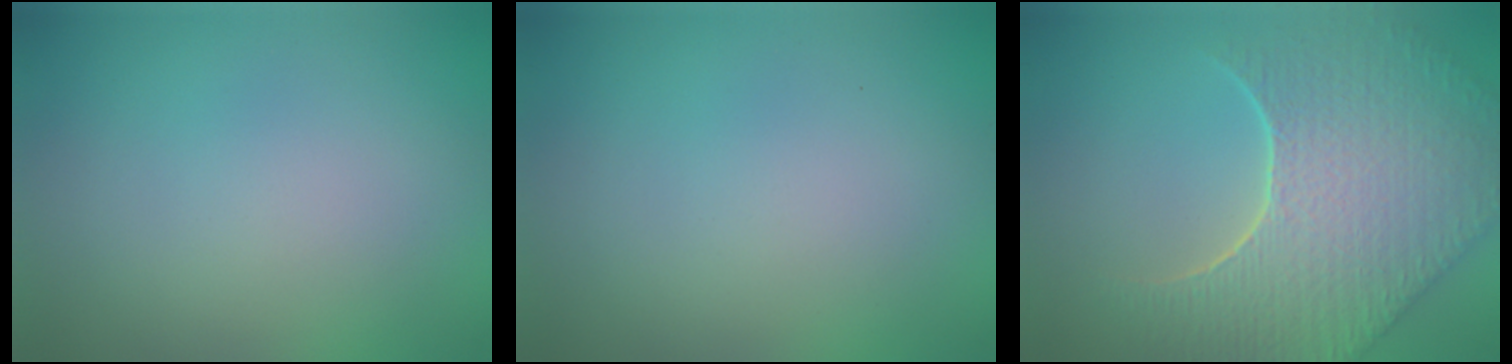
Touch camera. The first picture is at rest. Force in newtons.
{"total": 0.0}
{"total": 9.4, "press": 6.6, "slide": 6.6}